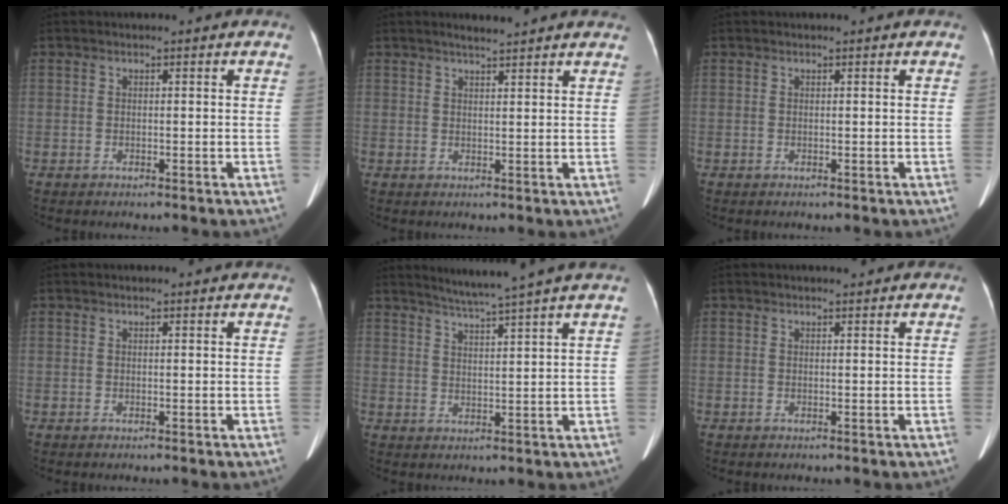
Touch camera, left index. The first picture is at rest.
{"total": 5.6, "force": [5.0, 0.1, 2.5], "torque": [-0.041, 0.019, 0.061]}
{"total": 0.0}
{"total": 2.1, "force": [2.0, 0.2, 0.6], "torque": [-0.010, 0.009, 0.018]}
{"total": 7.6, "force": [6.5, -2.0, 3.4], "torque": [-0.057, 0.001, 0.099]}
{"total": 2.2, "force": [1.9, 0.4, 1.0], "torque": [-0.010, 0.013, 0.025]}